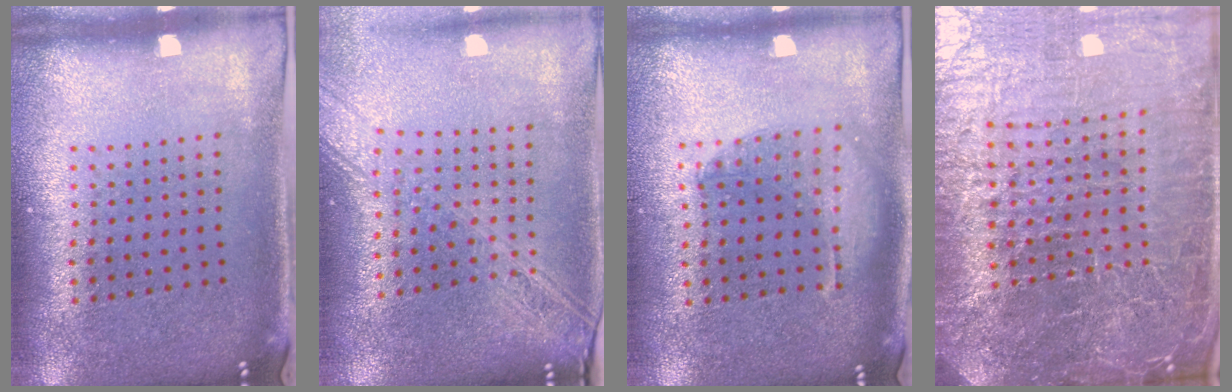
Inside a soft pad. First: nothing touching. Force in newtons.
{"total": 2.1, "press": 1.8, "slide": 1.1}
{"total": 1.4, "press": 1.3, "slide": 0.4}
{"total": 7.2, "press": 6.3, "slide": 3.5}